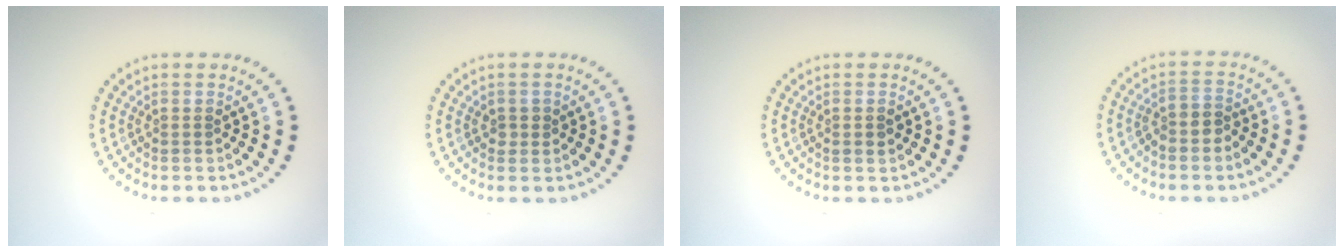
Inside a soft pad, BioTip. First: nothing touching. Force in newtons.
{"total": 0.9, "press": 0.9, "slide": 0.2}
{"total": 1.0, "press": 1.0, "slide": 0.3}
{"total": 1.5, "press": 1.2, "slide": 0.9}